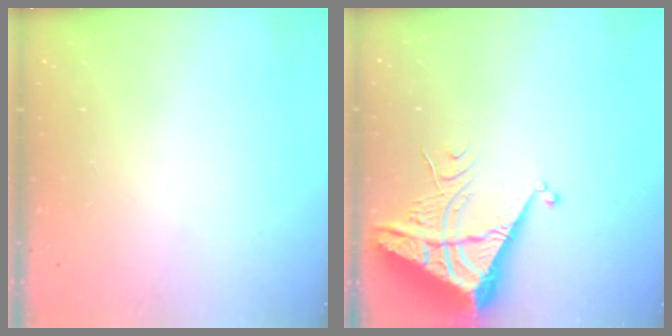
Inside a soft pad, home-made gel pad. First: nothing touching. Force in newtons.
{"total": 8.3, "press": 8.2, "slide": 1.0}